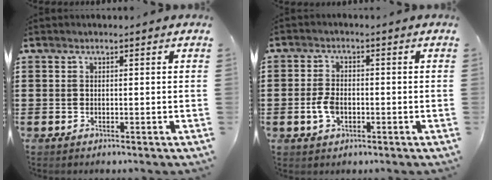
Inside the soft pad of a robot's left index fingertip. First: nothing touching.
{"total": 3.9, "force": [-0.9, 2.3, 3.0], "torque": [-0.076, -0.005, -0.022]}